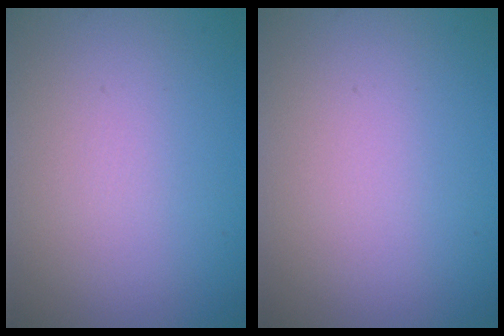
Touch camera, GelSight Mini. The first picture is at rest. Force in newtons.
{"total": 0.0}